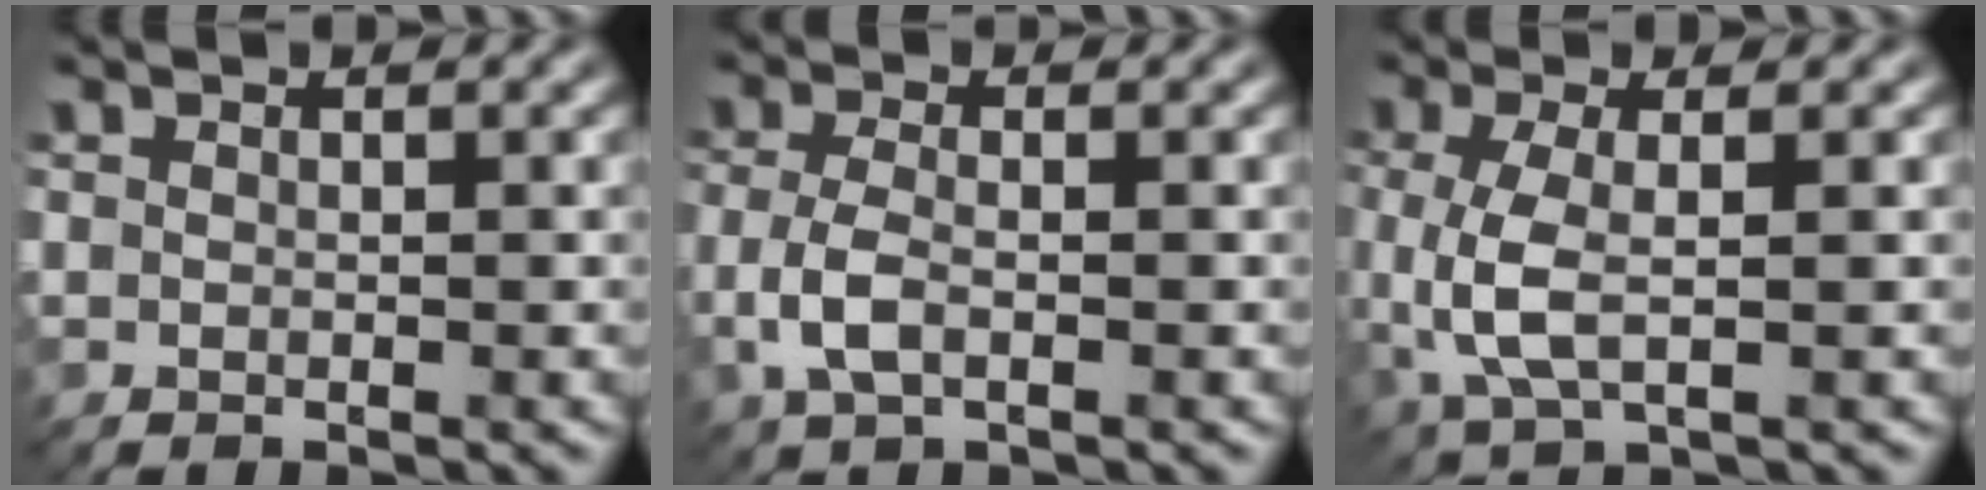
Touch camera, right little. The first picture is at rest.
{"total": 3.1, "force": [-0.9, 1.3, 2.6], "torque": [-0.064, -0.002, -0.024]}
{"total": 4.3, "force": [-0.1, 1.7, 4.0], "torque": [-0.104, -0.005, -0.004]}